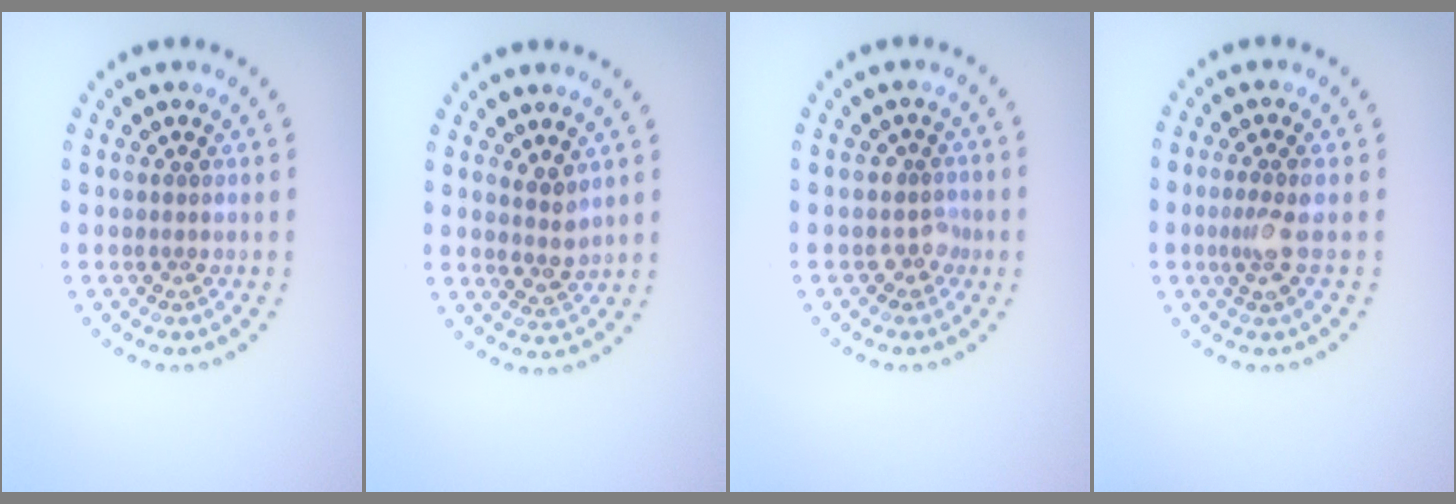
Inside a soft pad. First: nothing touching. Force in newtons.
{"total": 1.9, "press": 1.6, "slide": 1.0}
{"total": 1.7, "press": 1.3, "slide": 1.1}
{"total": 2.1, "press": 1.7, "slide": 1.2}